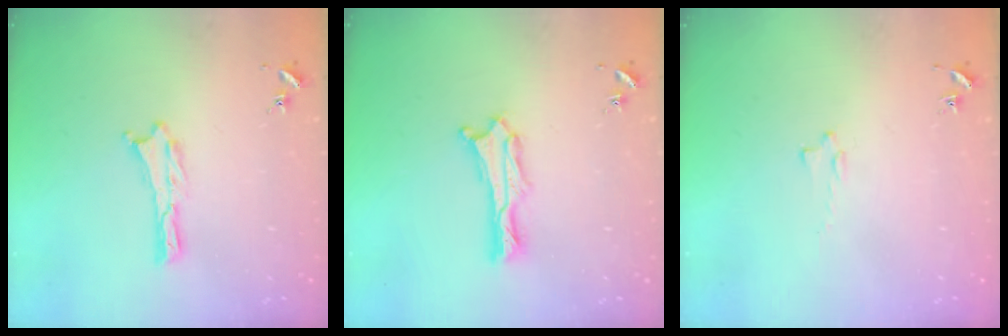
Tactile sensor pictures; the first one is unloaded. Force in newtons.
{"total": 1.1, "press": 1.1, "slide": 0.2}
{"total": 0.8, "press": 0.7, "slide": 0.2}